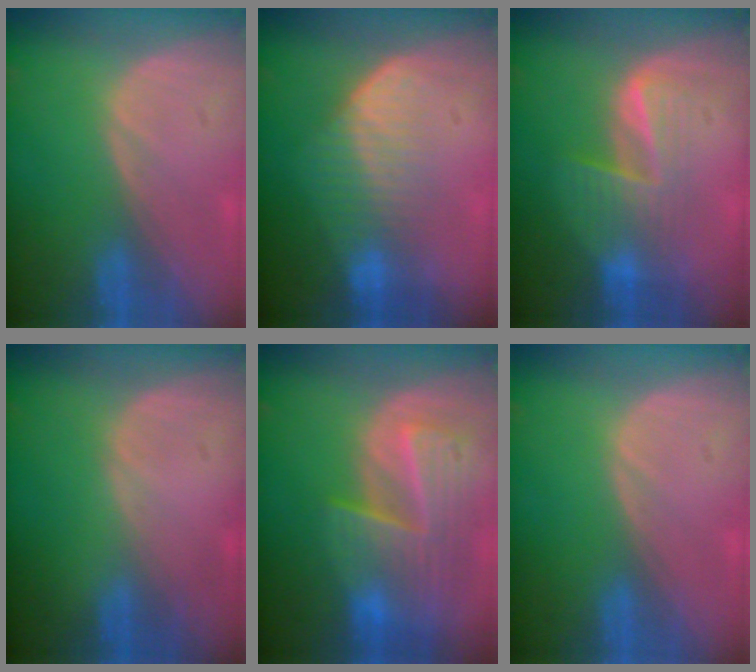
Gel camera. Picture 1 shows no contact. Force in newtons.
{"total": 7.1, "press": 5.9, "slide": 3.8}
{"total": 6.2, "press": 5.9, "slide": 1.9}
{"total": 0.0}
{"total": 9.9, "press": 8.5, "slide": 5.0}
{"total": 0.0}